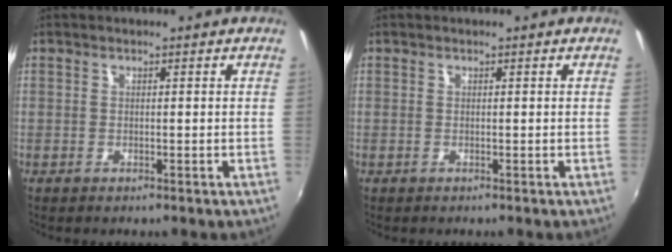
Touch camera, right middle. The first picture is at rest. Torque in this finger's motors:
{"motor_torque": [0.00, 0.00, 0.00, 0.00]}